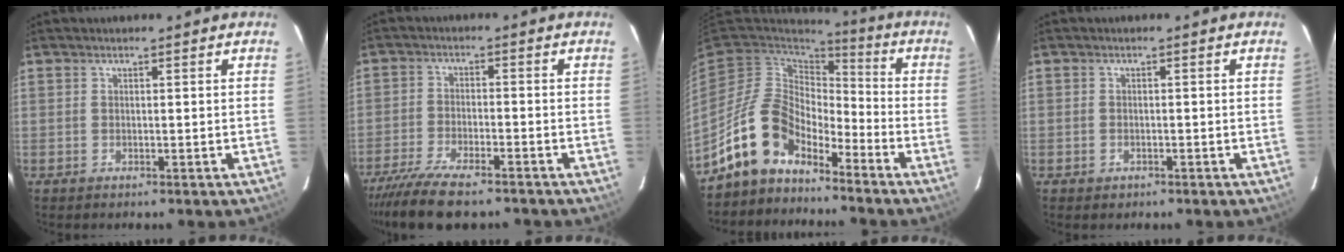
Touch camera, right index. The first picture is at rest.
{"total": 11.5, "force": [-9.5, 2.6, 6.0], "torque": [-0.142, -0.031, -0.168]}
{"total": 12.3, "force": [-9.3, 6.1, 5.2], "torque": [-0.101, 0.026, -0.175]}
{"total": 1.3, "force": [-0.7, 1.0, 0.3], "torque": [-0.004, 0.003, -0.007]}